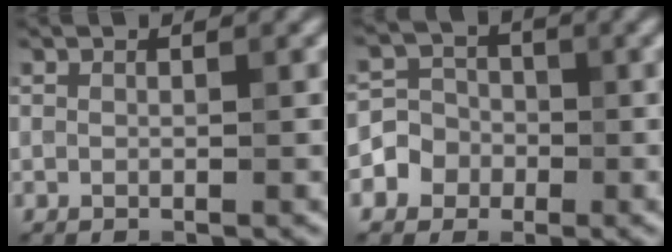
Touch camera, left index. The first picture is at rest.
{"total": 3.6, "force": [-1.3, 3.4, 0.4], "torque": [0.024, 0.006, -0.036]}